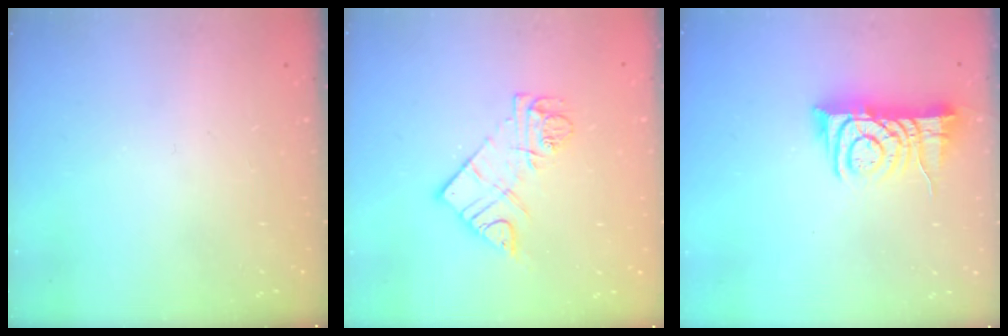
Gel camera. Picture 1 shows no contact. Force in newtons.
{"total": 10.6, "press": 10.6, "slide": 1.1}
{"total": 9.4, "press": 9.4, "slide": 1.2}